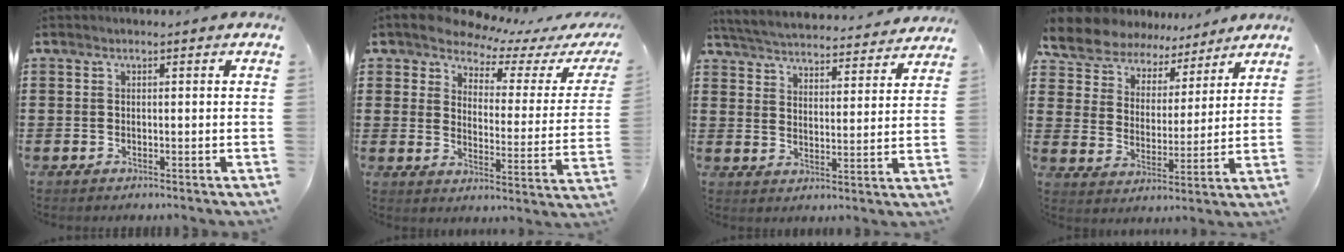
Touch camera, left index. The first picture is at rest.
{"total": 5.8, "force": [5.4, 1.8, 0.9], "torque": [-0.048, -0.039, 0.092]}
{"total": 4.7, "force": [4.7, -0.2, 0.4], "torque": [-0.033, -0.038, 0.078]}
{"total": 7.8, "force": [7.4, 2.4, 0.5], "torque": [-0.055, -0.043, 0.135]}